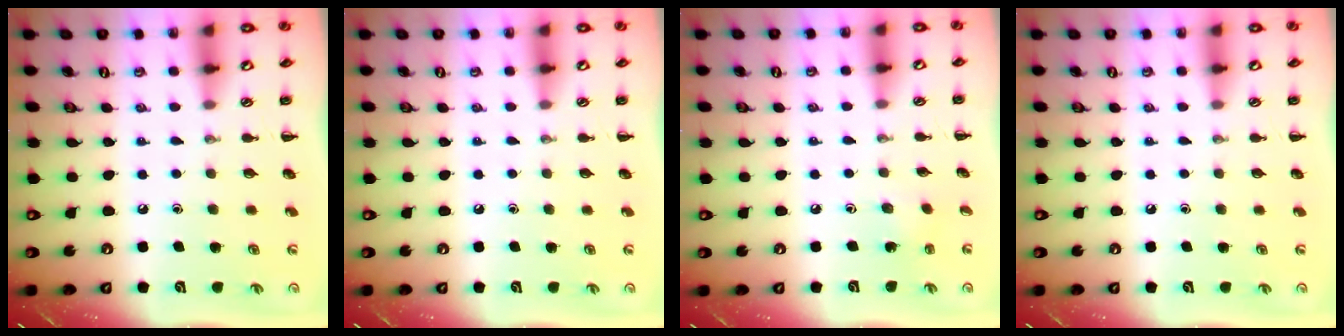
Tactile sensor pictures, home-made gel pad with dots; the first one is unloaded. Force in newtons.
{"total": 0.0}
{"total": 1.8, "press": 1.7, "slide": 0.7}
{"total": 0.0}